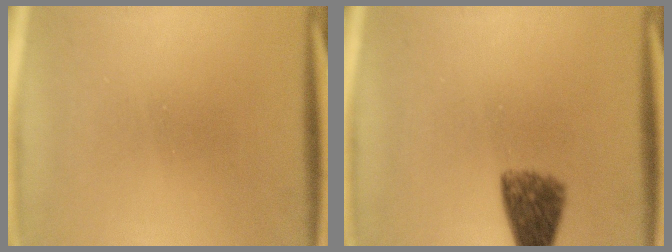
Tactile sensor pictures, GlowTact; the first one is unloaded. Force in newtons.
{"total": 6.2}